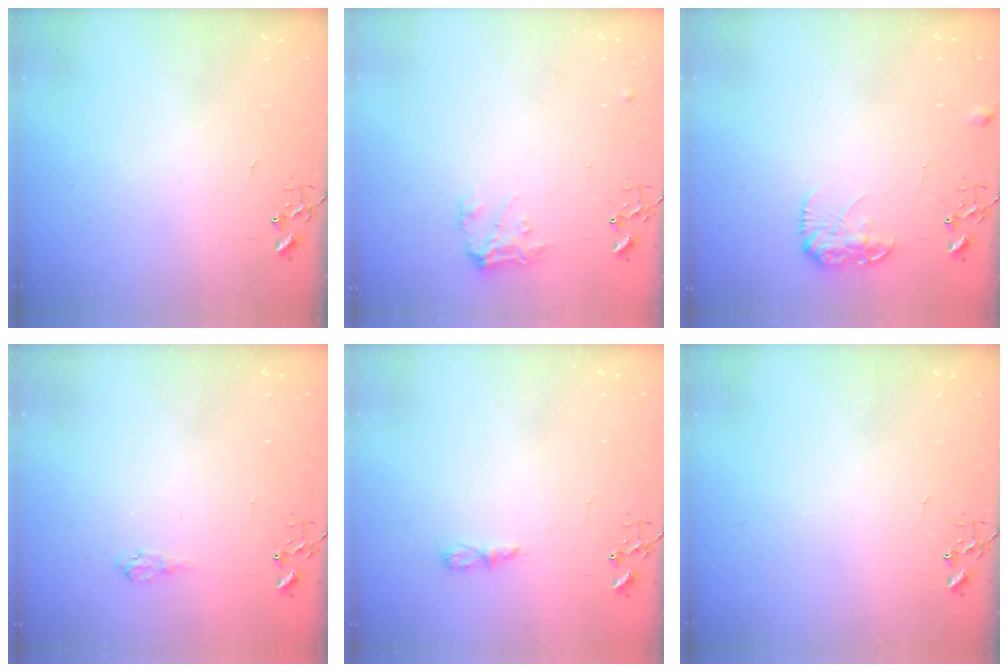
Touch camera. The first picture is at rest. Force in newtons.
{"total": 9.1, "press": 9.1, "slide": 0.4}
{"total": 9.0, "press": 9.0, "slide": 0.7}
{"total": 5.5, "press": 5.5, "slide": 0.7}
{"total": 5.2, "press": 5.1, "slide": 0.8}
{"total": 0.0}